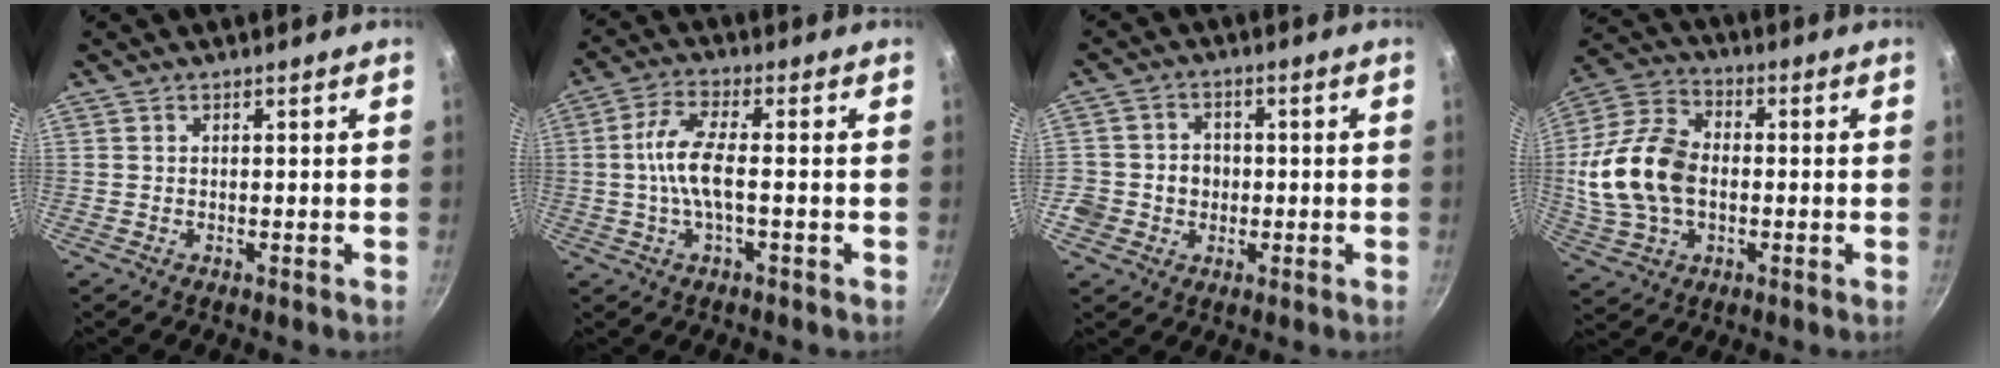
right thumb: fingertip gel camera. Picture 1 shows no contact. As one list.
[{"total": 7.5, "force": [-0.8, 2.3, 7.1], "torque": [-0.153, 0.016, -0.026]}, {"total": 6.0, "force": [-1.0, 5.6, 1.9], "torque": [-0.004, 0.013, -0.024]}, {"total": 17.2, "force": [-0.6, 11.7, 12.6], "torque": [-0.243, 0.026, -0.016]}]